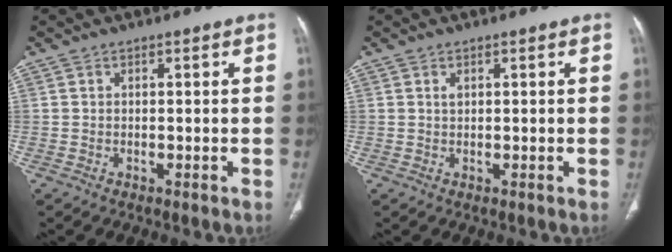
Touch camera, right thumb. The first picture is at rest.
{"total": 1.2, "force": [0.2, 0.6, 1.0], "torque": [-0.022, 0.002, 0.005]}